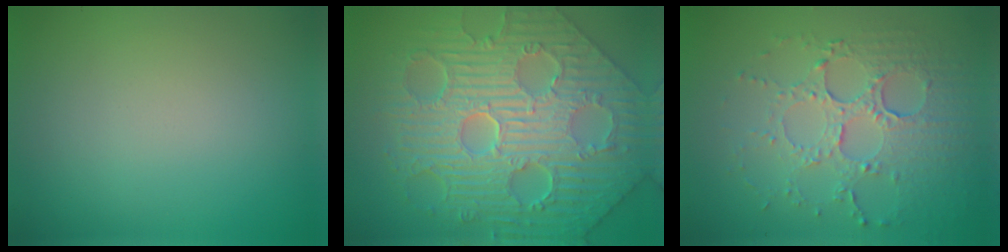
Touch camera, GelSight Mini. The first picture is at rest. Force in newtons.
{"total": 11.7, "press": 8.0, "slide": 8.6}
{"total": 5.6, "press": 3.9, "slide": 4.0}